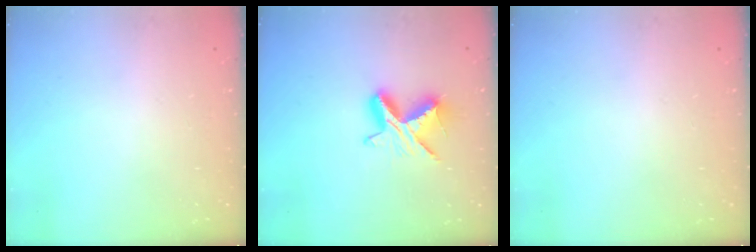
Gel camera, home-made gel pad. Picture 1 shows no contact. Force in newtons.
{"total": 8.5, "press": 8.4, "slide": 0.2}
{"total": 0.0}